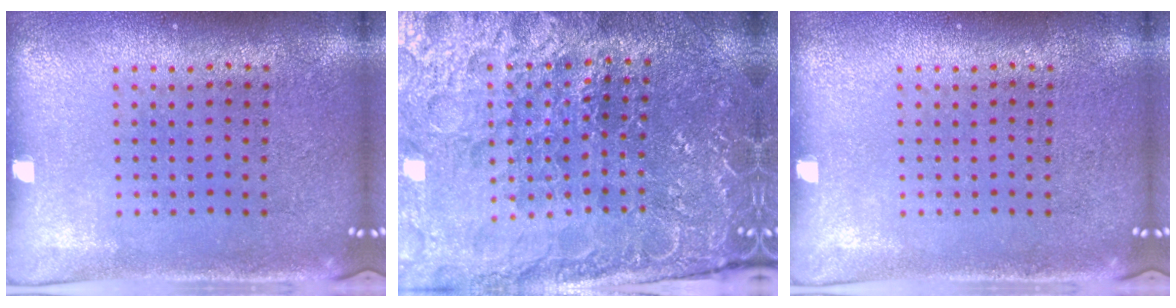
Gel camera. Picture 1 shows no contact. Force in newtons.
{"total": 4.2, "press": 4.1, "slide": 0.9}
{"total": 0.0}